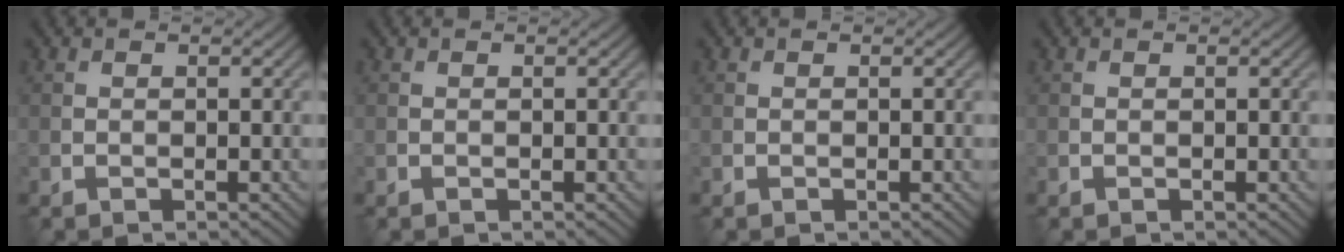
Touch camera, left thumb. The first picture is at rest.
{"total": 0.0}
{"total": 0.0}
{"total": 0.0}